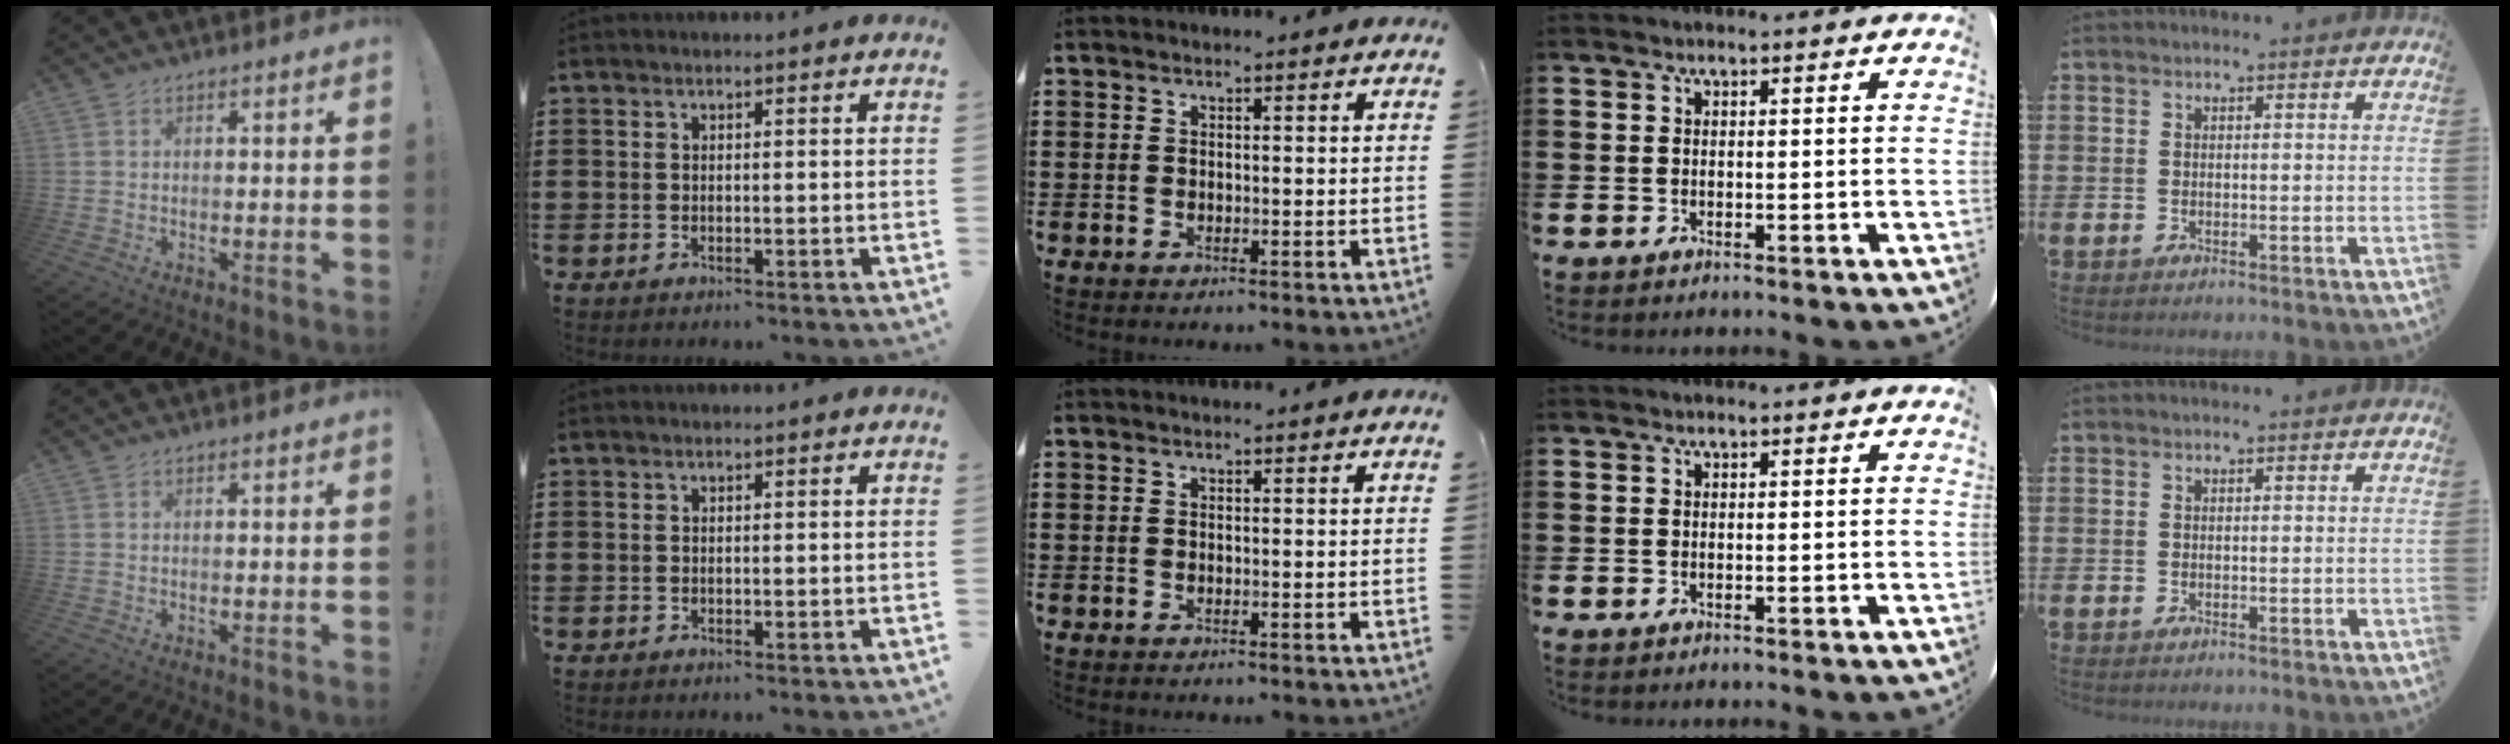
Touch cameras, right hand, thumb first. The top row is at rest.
{}